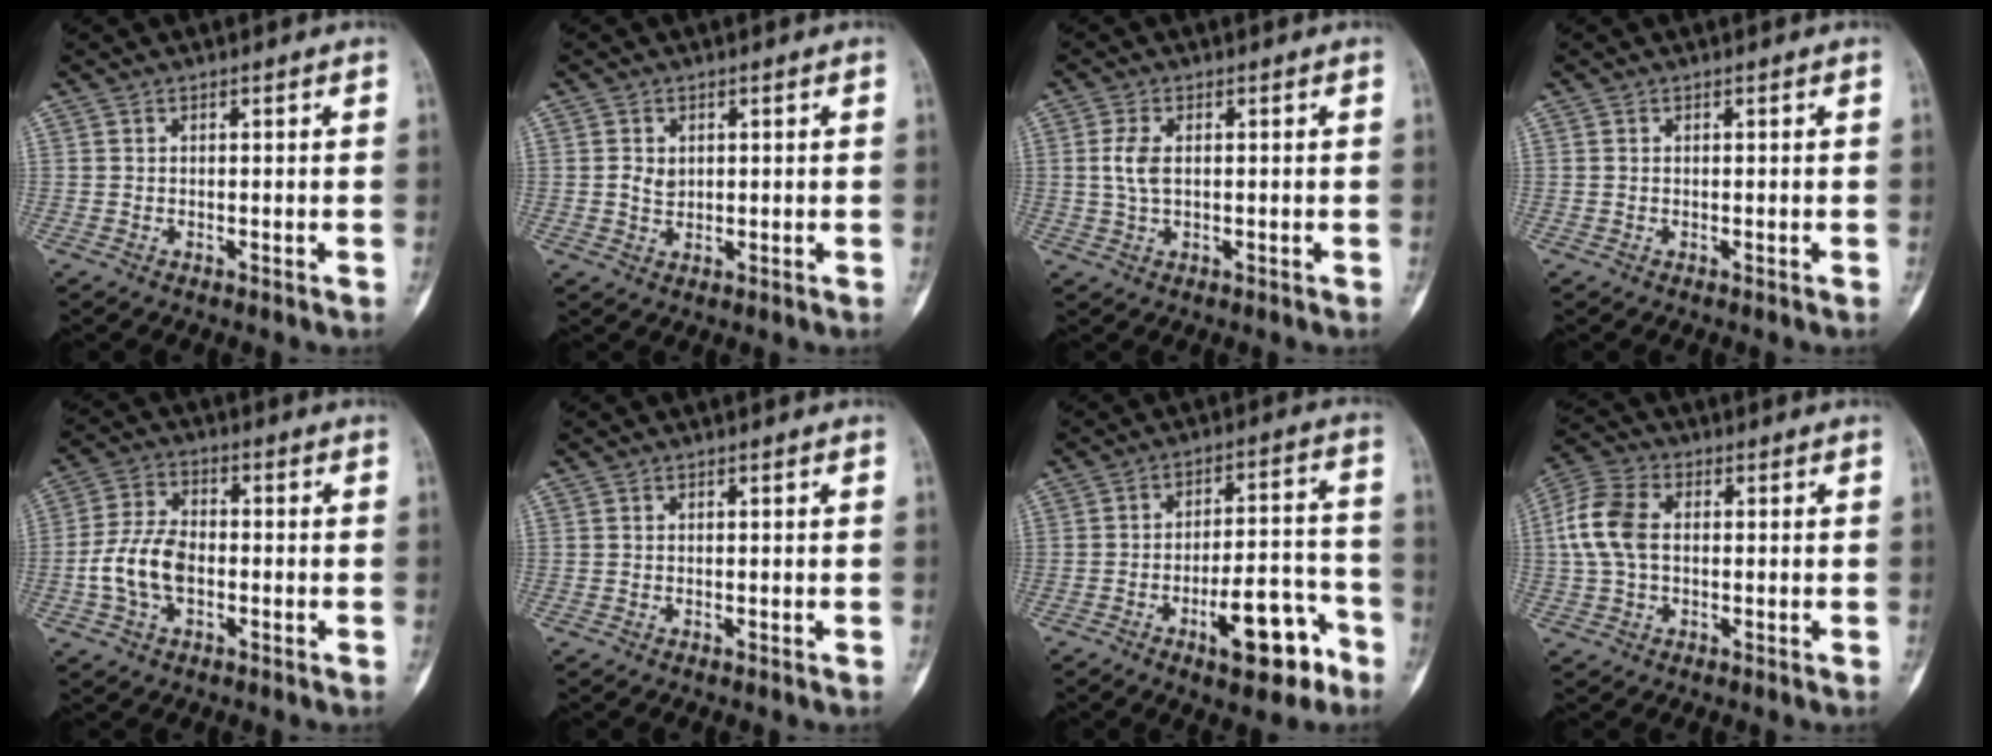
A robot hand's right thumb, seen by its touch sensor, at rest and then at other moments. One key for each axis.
{"total": 2.6, "fx": 0.4, "fy": 2.0, "fz": 1.5, "tx": -0.016, "ty": -0.001, "tz": 0.010}
{"total": 3.9, "fx": 0.3, "fy": 2.2, "fz": 3.2, "tx": -0.070, "ty": 0.004, "tz": 0.005}
{"total": 0.0}
{"total": 9.3, "fx": -2.0, "fy": 5.7, "fz": 7.1, "tx": -0.143, "ty": 0.022, "tz": -0.042}
{"total": 0.0}
{"total": 13.0, "fx": -6.8, "fy": 5.1, "fz": 9.9, "tx": -0.127, "ty": 0.054, "tz": -0.095}
{"total": 9.1, "fx": 0.4, "fy": 6.1, "fz": 6.7, "tx": -0.146, "ty": 0.023, "tz": 0.000}